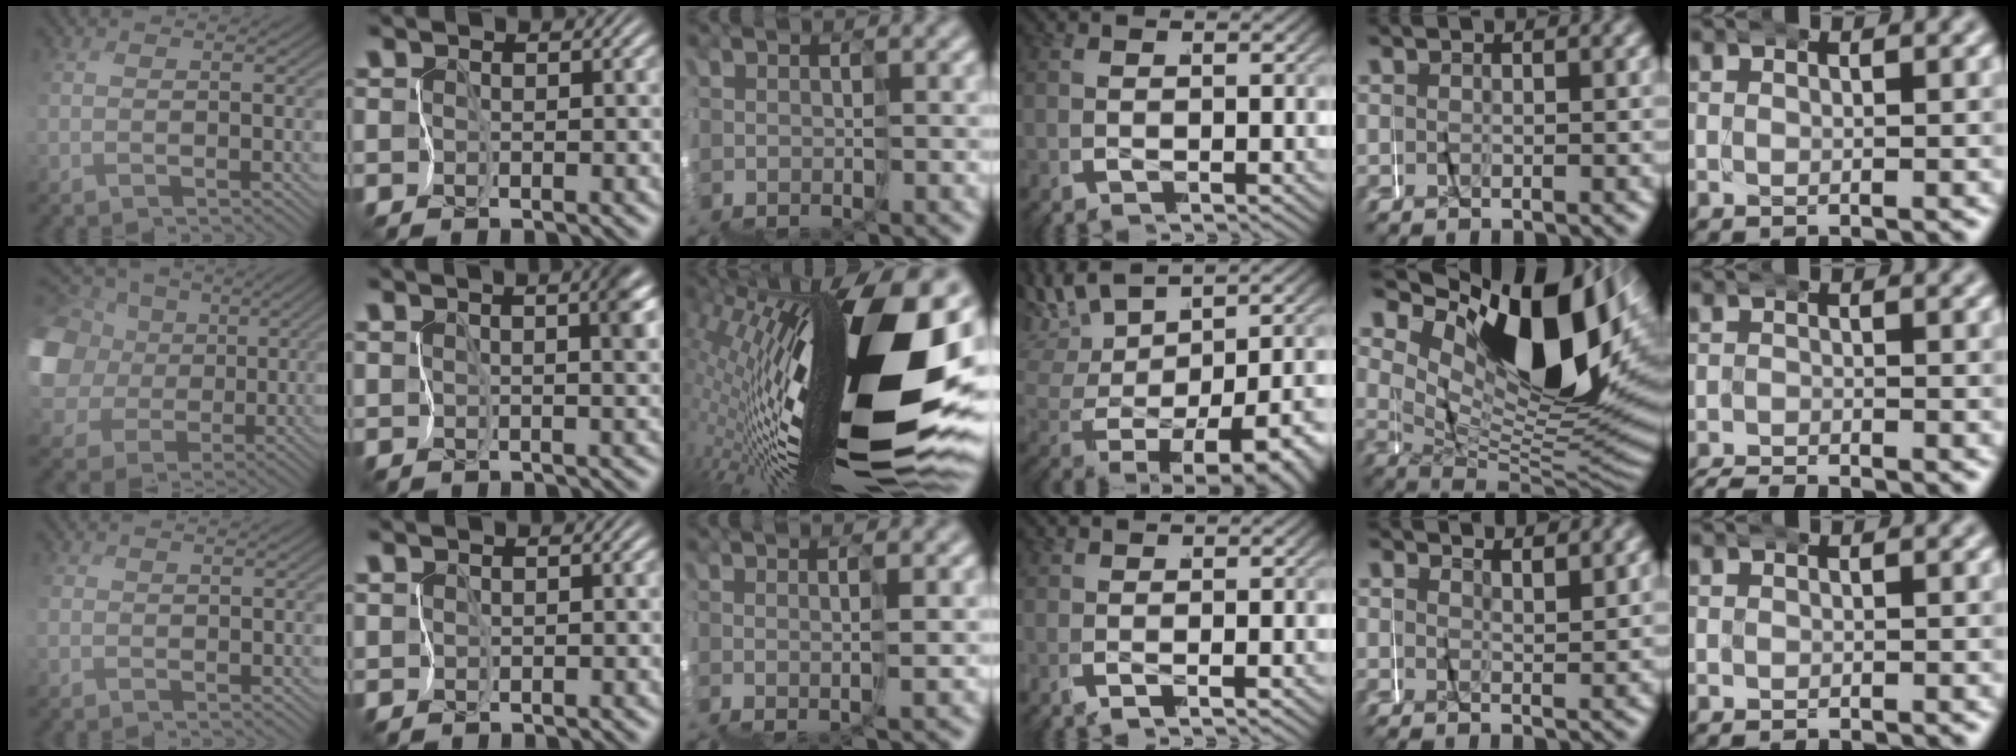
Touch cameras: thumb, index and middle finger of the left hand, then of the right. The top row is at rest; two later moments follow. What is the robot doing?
{"motion": "wrap", "object": "masking tape"}